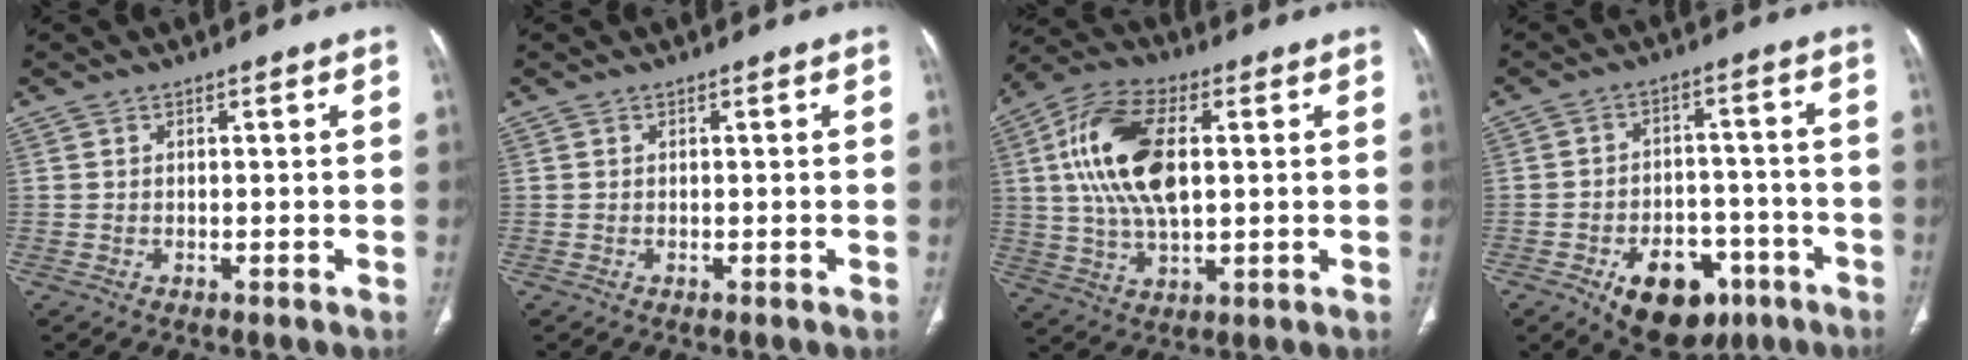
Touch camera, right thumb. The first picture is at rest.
{"total": 0.0}
{"total": 16.4, "force": [2.9, 8.3, 13.8], "torque": [-0.274, 0.009, 0.052]}
{"total": 13.8, "force": [-7.0, 8.6, 8.2], "torque": [-0.082, 0.036, -0.093]}